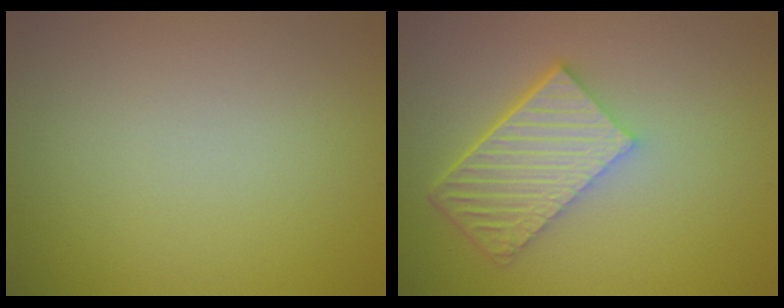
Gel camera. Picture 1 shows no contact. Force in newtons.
{"total": 6.2, "press": 4.4, "slide": 4.3}